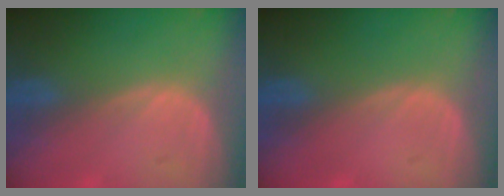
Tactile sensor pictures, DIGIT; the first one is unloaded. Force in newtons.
{"total": 0.0}